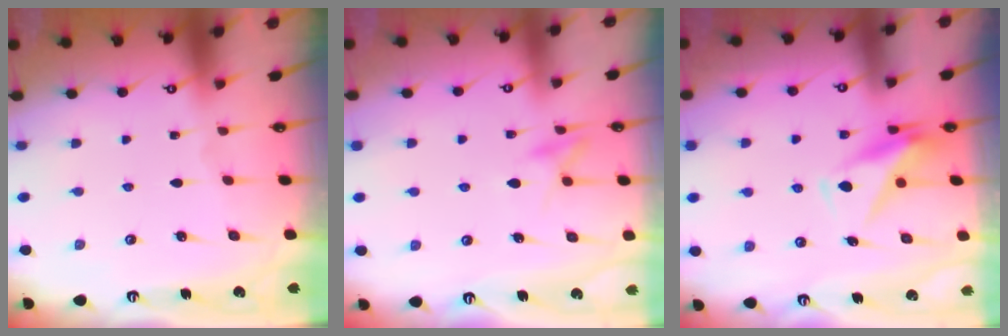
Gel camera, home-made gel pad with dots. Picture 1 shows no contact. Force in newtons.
{"total": 11.5, "press": 11.5, "slide": 1.1}
{"total": 10.4, "press": 10.3, "slide": 1.7}